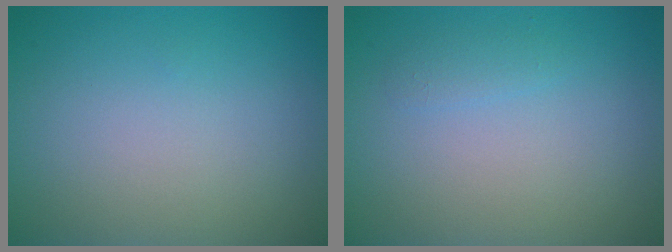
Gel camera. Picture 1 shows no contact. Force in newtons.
{"total": 0.9, "press": 0.9, "slide": 0.0}